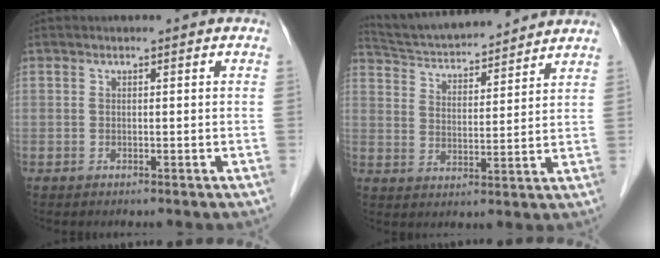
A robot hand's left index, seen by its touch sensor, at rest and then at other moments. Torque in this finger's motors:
{"motor_torque": [-0.78, -1.36, 0.22, 0.07]}